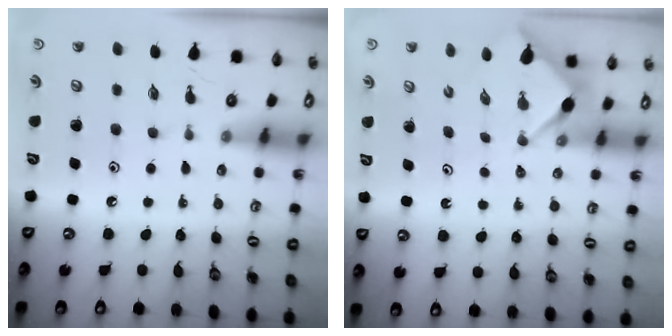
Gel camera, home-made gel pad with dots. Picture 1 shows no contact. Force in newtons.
{"total": 2.8, "press": 2.8, "slide": 0.3}